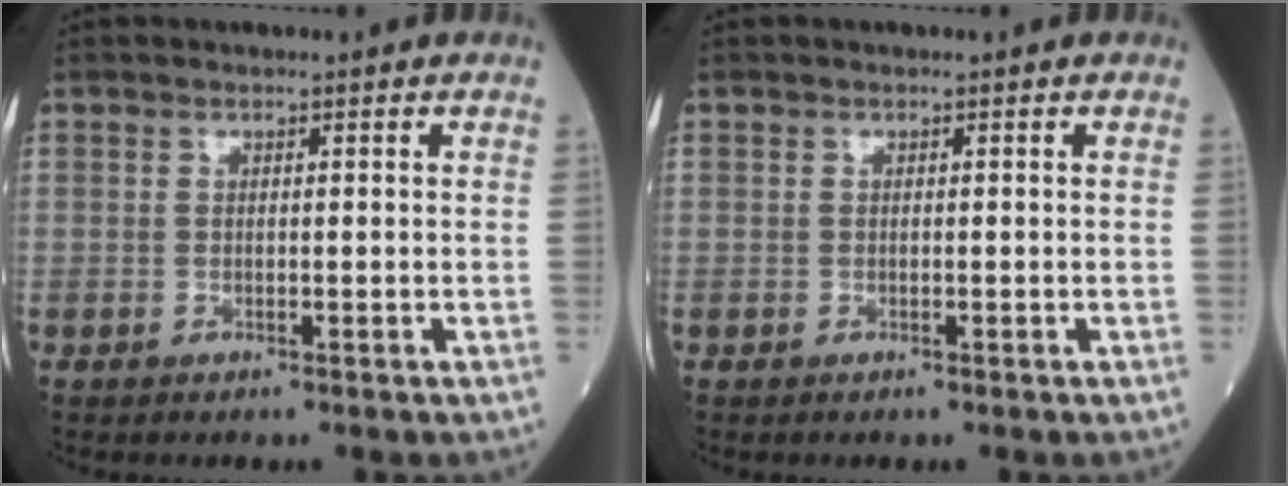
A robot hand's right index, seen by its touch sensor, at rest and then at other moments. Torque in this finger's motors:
{"motor_torque": [0.07, -0.01, 0.04, -0.01]}